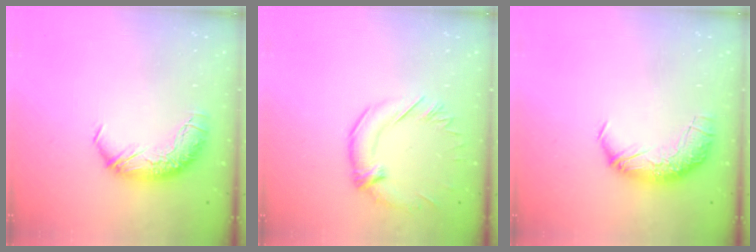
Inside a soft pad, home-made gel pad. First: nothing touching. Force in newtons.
{"total": 1.1, "press": 0.1, "slide": 1.1}
{"total": 2.3, "press": 0.9, "slide": 2.1}